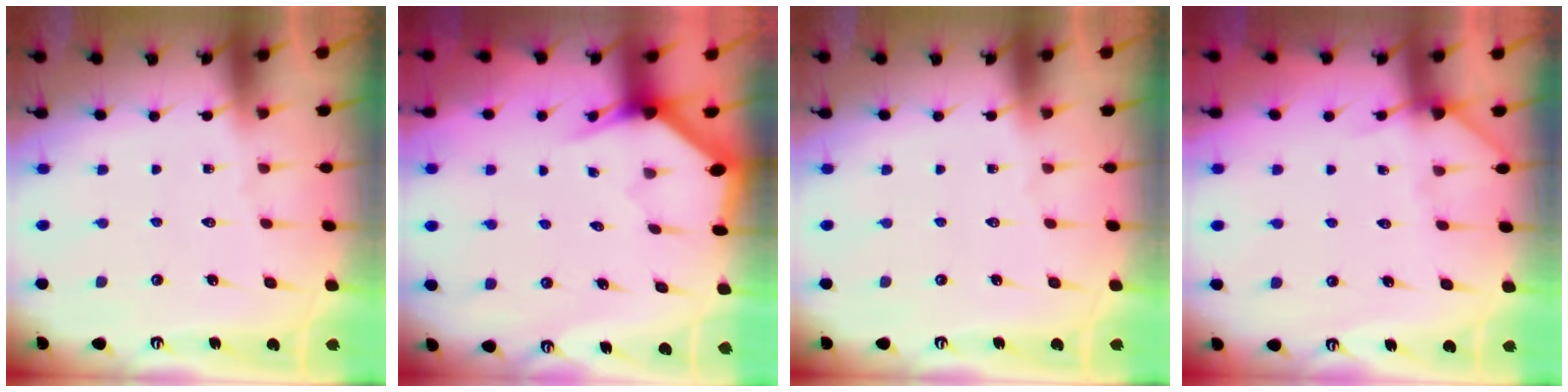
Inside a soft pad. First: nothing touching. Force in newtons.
{"total": 3.1, "press": 3.1, "slide": 0.0}
{"total": 0.0}
{"total": 4.4, "press": 4.3, "slide": 0.6}